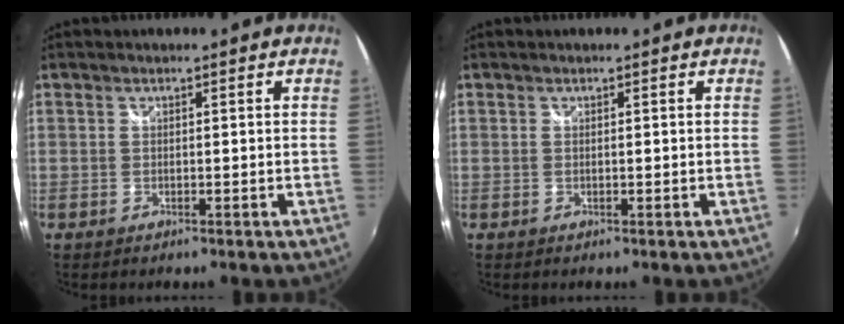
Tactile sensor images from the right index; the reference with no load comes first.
{"total": 0.0}